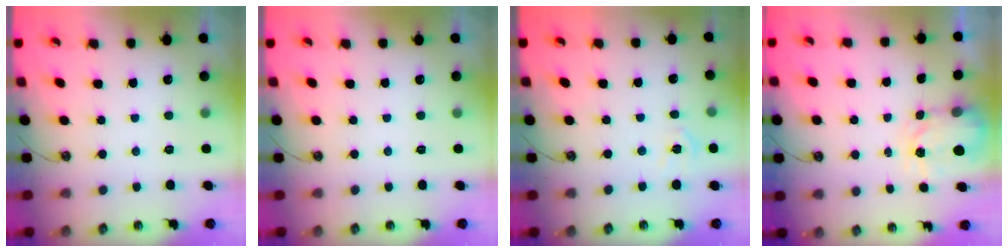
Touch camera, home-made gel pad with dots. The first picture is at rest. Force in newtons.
{"total": 0.0}
{"total": 5.3, "press": 5.2, "slide": 0.5}
{"total": 3.9, "press": 3.9, "slide": 0.5}